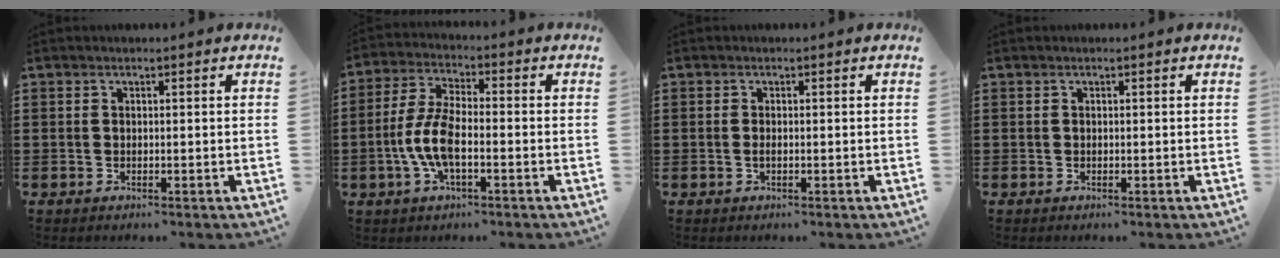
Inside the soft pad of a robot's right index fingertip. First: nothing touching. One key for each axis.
{"total": 7.4, "fx": -1.9, "fy": 2.9, "fz": 6.5, "tx": -0.154, "ty": -0.007, "tz": -0.043}
{"total": 0.6, "fx": -0.1, "fy": 0.1, "fz": 0.6, "tx": -0.011, "ty": -0.004, "tz": -0.002}
{"total": 0.0}